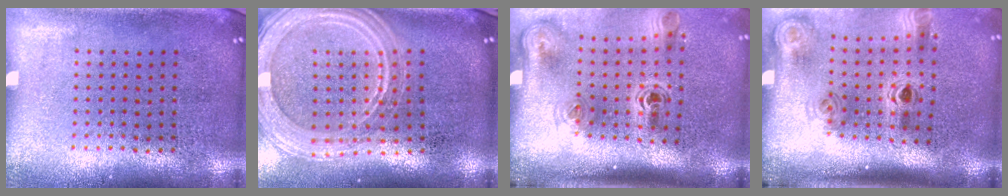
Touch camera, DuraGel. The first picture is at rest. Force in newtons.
{"total": 2.3, "press": 2.0, "slide": 1.0}
{"total": 2.3, "press": 1.5, "slide": 1.8}
{"total": 2.1, "press": 1.4, "slide": 1.5}